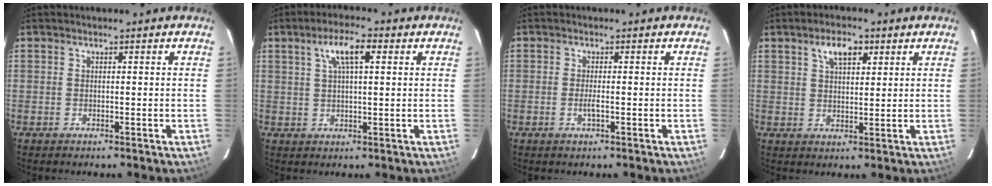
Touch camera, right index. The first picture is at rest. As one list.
[{"total": 6.1, "force": [2.5, 1.6, 5.4], "torque": [-0.098, 0.012, 0.045]}, {"total": 1.6, "force": [-0.5, 0.1, 1.6], "torque": [-0.030, -0.001, -0.008]}, {"total": 5.3, "force": [2.8, 2.5, 3.7], "torque": [-0.063, 0.012, 0.049]}]